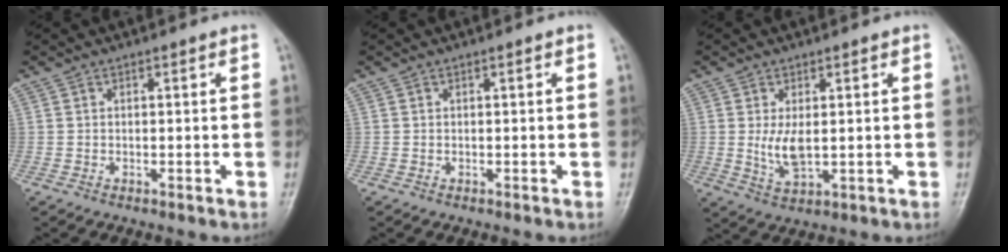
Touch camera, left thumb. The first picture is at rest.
{"total": 0.0}
{"total": 5.2, "force": [0.5, 2.4, 4.5], "torque": [-0.083, -0.014, 0.018]}